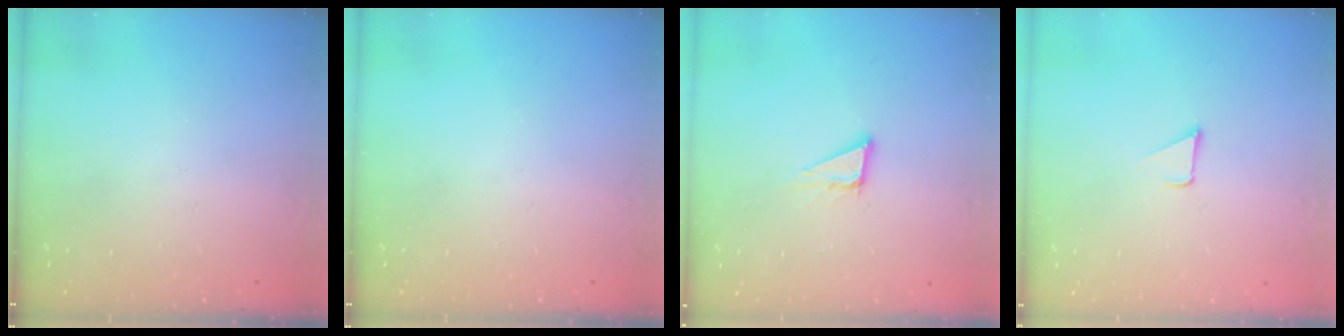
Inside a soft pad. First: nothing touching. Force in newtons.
{"total": 0.0}
{"total": 5.1, "press": 5.1, "slide": 0.5}
{"total": 2.4, "press": 2.4, "slide": 0.2}